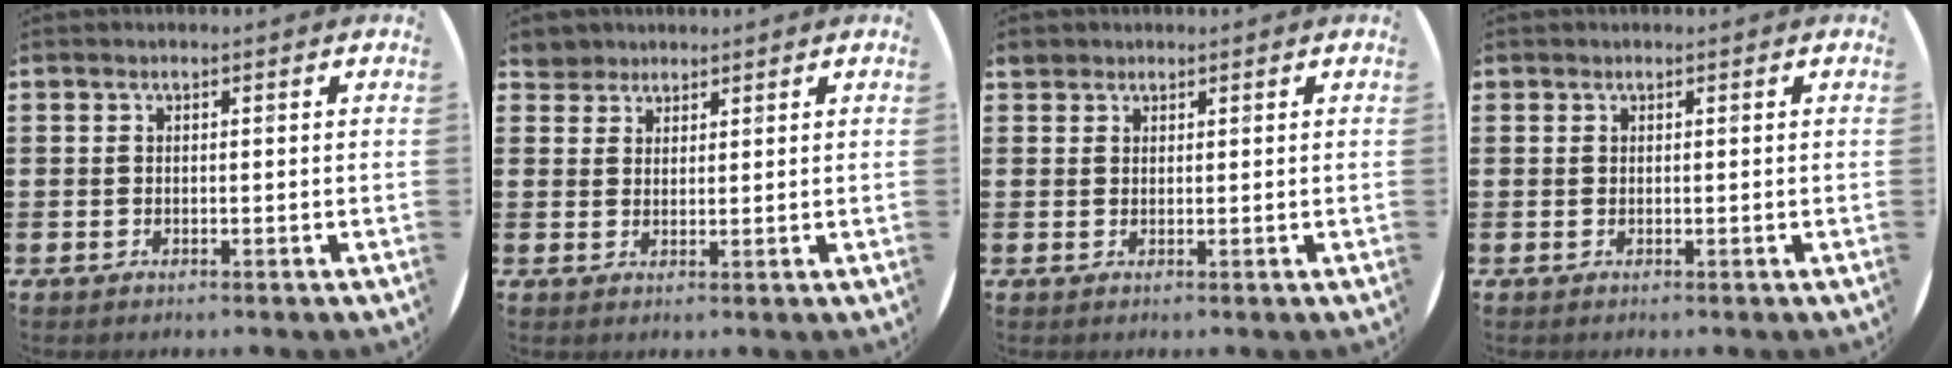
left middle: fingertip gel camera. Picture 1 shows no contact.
{"total": 2.9, "force": [2.6, 1.2, -0.2], "torque": [-0.003, 0.005, 0.053]}
{"total": 1.3, "force": [1.2, 0.6, 0.0], "torque": [0.006, 0.000, 0.022]}
{"total": 0.0}